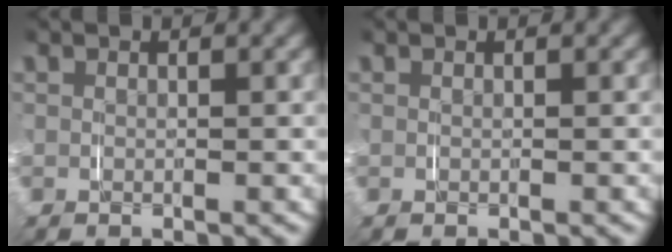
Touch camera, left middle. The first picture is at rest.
{"total": 0.0}